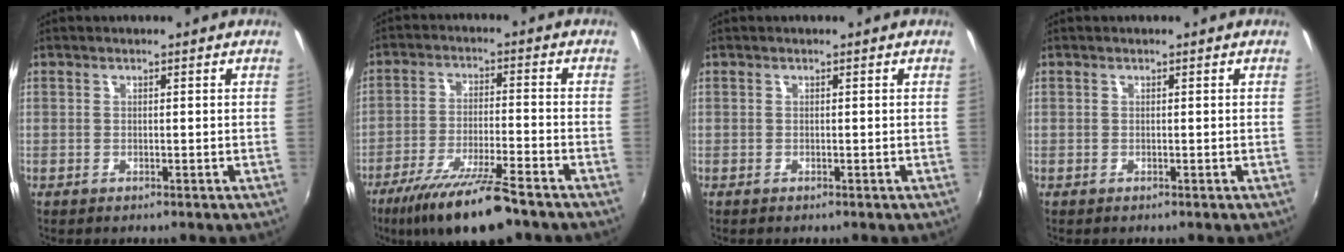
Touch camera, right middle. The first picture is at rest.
{"total": 13.3, "force": [-10.0, 1.5, 8.7], "torque": [-0.177, -0.025, -0.171]}
{"total": 0.0}
{"total": 0.0}